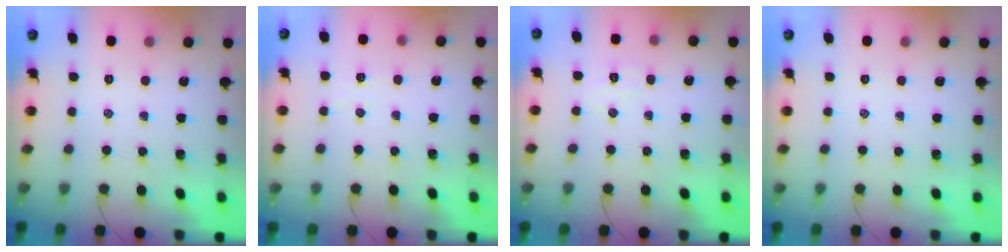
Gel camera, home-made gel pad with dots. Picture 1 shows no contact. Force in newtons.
{"total": 2.6, "press": 2.5, "slide": 0.8}
{"total": 4.6, "press": 4.5, "slide": 1.0}
{"total": 0.0}